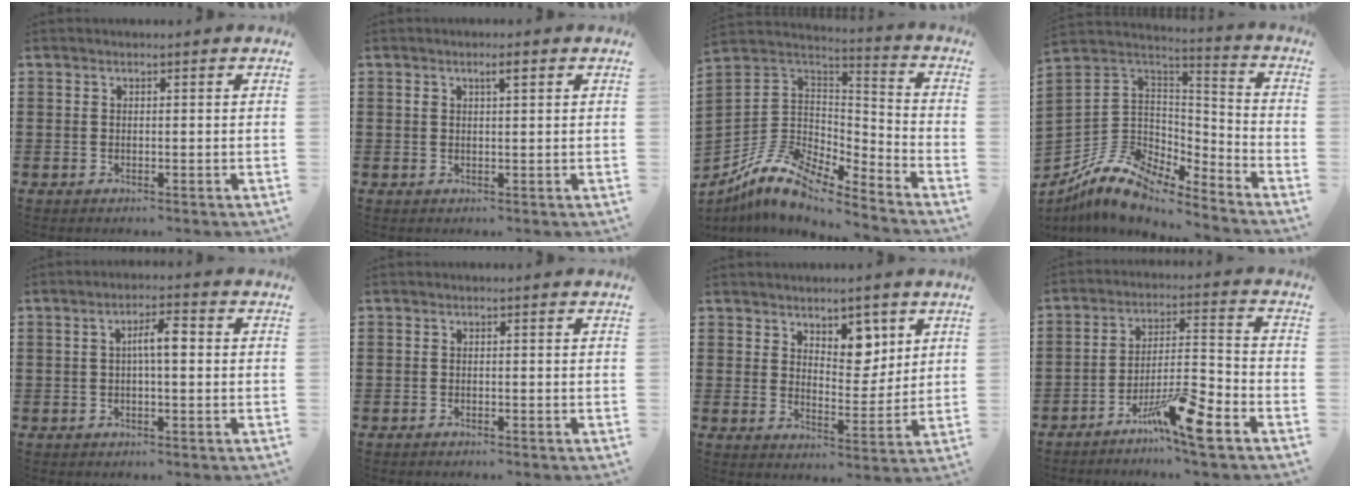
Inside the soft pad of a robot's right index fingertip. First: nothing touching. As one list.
[{"total": 2.0, "force": [0.9, 0.5, 1.7], "torque": [-0.026, 0.001, 0.011]}, {"total": 9.9, "force": [-7.6, 4.2, 4.8], "torque": [-0.122, 0.008, -0.156]}, {"total": 9.8, "force": [-7.4, 5.3, 3.7], "torque": [-0.107, 0.008, -0.149]}, {"total": 3.9, "force": [0.1, 0.8, 3.8], "torque": [-0.070, 0.009, -0.003]}, {"total": 0.6, "force": [-0.6, 0.2, 0.0], "torque": [-0.002, 0.001, -0.013]}, {"total": 5.6, "force": [4.0, 3.3, 2.2], "torque": [-0.036, -0.012, 0.068]}, {"total": 9.5, "force": [-6.2, 1.0, 7.0], "torque": [-0.131, 0.006, -0.115]}]